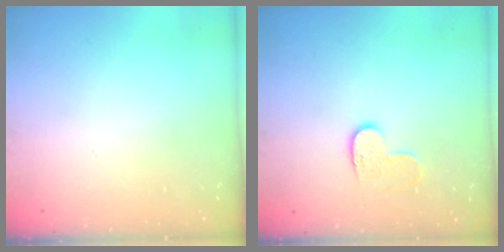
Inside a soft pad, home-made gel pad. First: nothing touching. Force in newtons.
{"total": 6.2, "press": 6.2, "slide": 0.3}